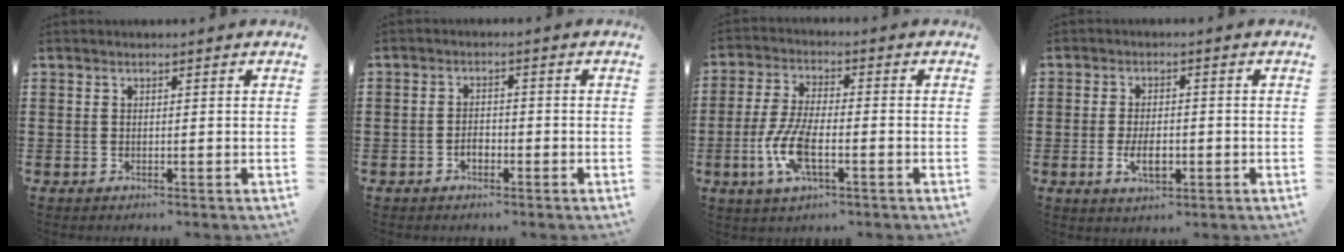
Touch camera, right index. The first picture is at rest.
{"total": 2.2, "force": [-1.1, 1.2, 1.4], "torque": [-0.029, 0.003, -0.021]}
{"total": 8.3, "force": [-2.7, 3.0, 7.2], "torque": [-0.173, -0.016, -0.056]}
{"total": 4.6, "force": [-1.2, 2.3, 3.8], "torque": [-0.065, 0.000, -0.023]}